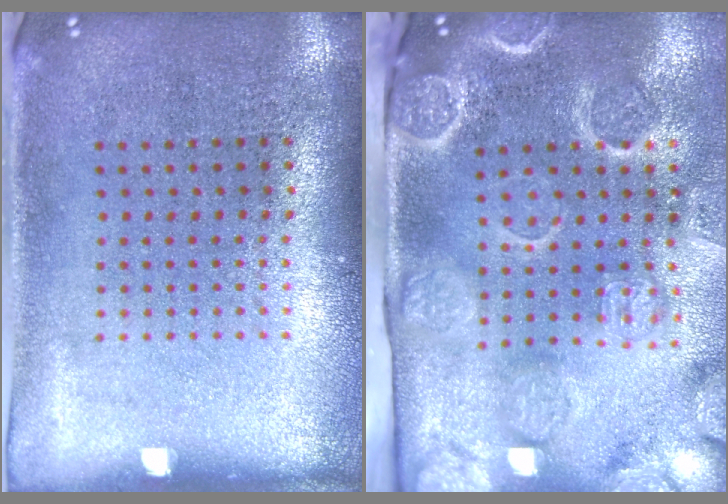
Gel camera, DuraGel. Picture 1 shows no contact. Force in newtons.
{"total": 4.3, "press": 3.5, "slide": 2.5}